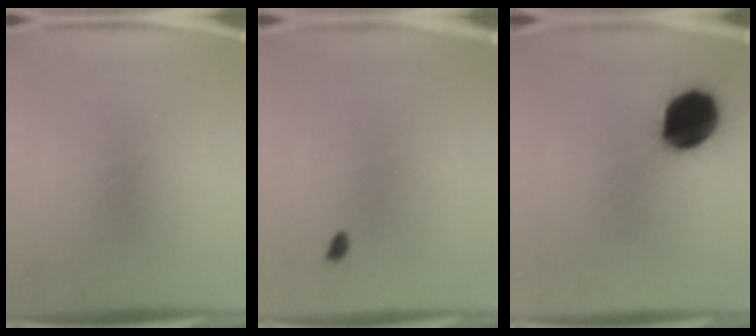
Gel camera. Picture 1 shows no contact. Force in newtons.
{"total": 0.9}
{"total": 18.2}